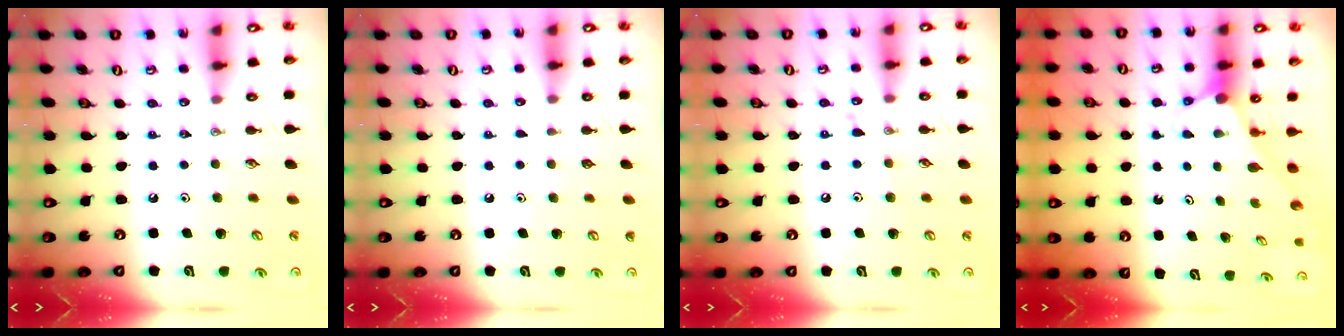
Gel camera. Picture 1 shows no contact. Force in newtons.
{"total": 0.8, "press": 0.8, "slide": 0.1}
{"total": 5.7, "press": 5.7, "slide": 0.3}
{"total": 2.9, "press": 2.9, "slide": 0.0}